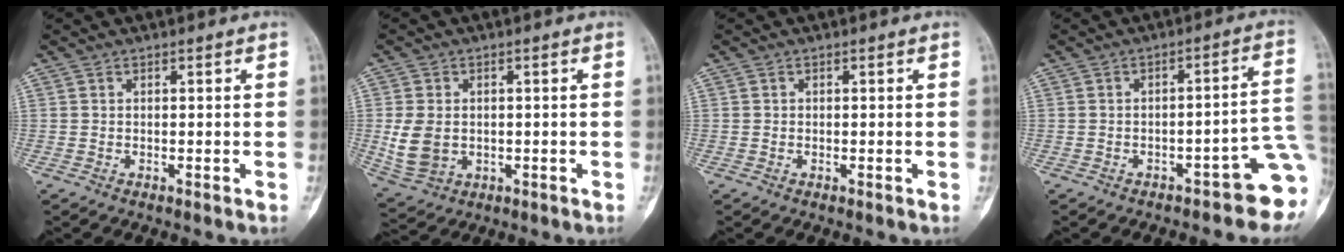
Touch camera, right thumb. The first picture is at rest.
{"total": 7.4, "force": [-0.3, 5.6, 4.8], "torque": [-0.090, -0.003, 0.007]}
{"total": 0.0}
{"total": 9.5, "force": [-4.7, 2.9, 7.7], "torque": [-0.067, 0.053, -0.059]}